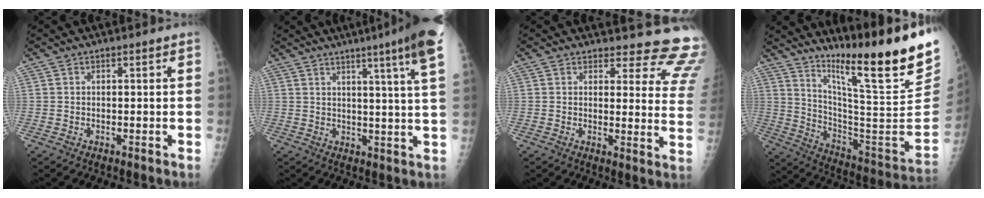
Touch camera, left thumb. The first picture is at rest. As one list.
[{"total": 13.2, "force": [7.8, -0.7, 10.6], "torque": [-0.143, -0.029, 0.083]}, {"total": 15.1, "force": [14.7, 3.4, 1.4], "torque": [0.037, -0.153, 0.125]}, {"total": 26.2, "force": [19.0, 1.4, 18.0], "torque": [-0.260, -0.130, 0.296]}]